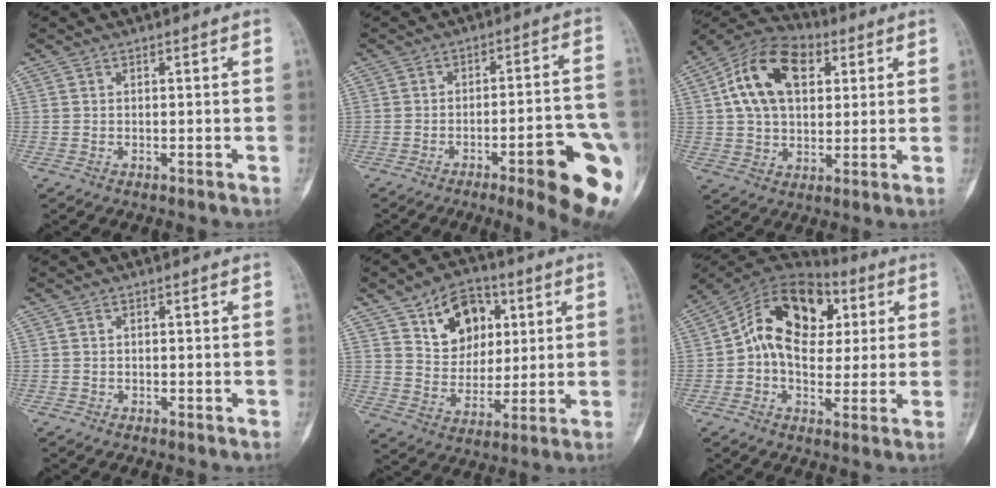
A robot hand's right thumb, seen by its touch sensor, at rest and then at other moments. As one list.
[{"total": 17.0, "force": [-7.4, 3.3, 14.9], "torque": [-0.146, 0.026, -0.092]}, {"total": 16.8, "force": [4.7, 10.9, 11.9], "torque": [-0.185, 0.012, 0.076]}, {"total": 0.8, "force": [-0.6, 0.5, -0.1], "torque": [0.005, 0.005, -0.017]}, {"total": 13.2, "force": [5.3, 9.6, 7.4], "torque": [-0.067, -0.017, 0.091]}, {"total": 17.4, "force": [2.9, 12.2, 12.2], "torque": [-0.166, 0.026, 0.040]}]